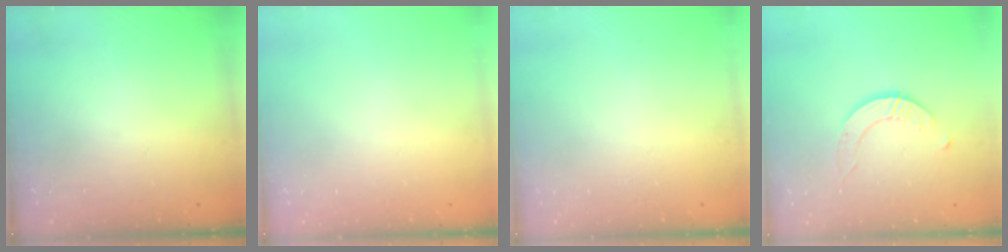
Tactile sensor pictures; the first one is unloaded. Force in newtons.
{"total": 0.0}
{"total": 0.0}
{"total": 1.6, "press": 1.6, "slide": 0.2}